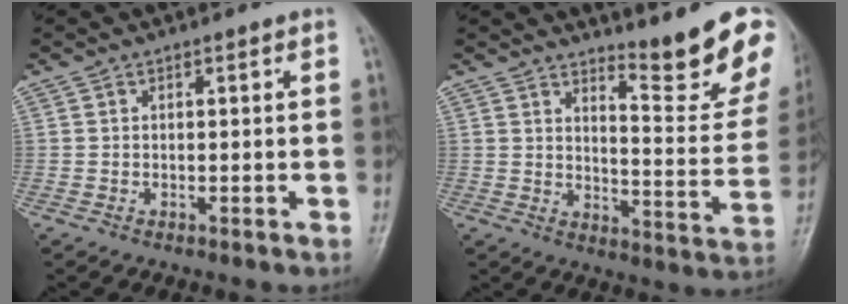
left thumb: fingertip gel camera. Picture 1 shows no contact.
{"total": 12.7, "force": [10.3, 1.7, 7.3], "torque": [-0.068, -0.099, 0.139]}